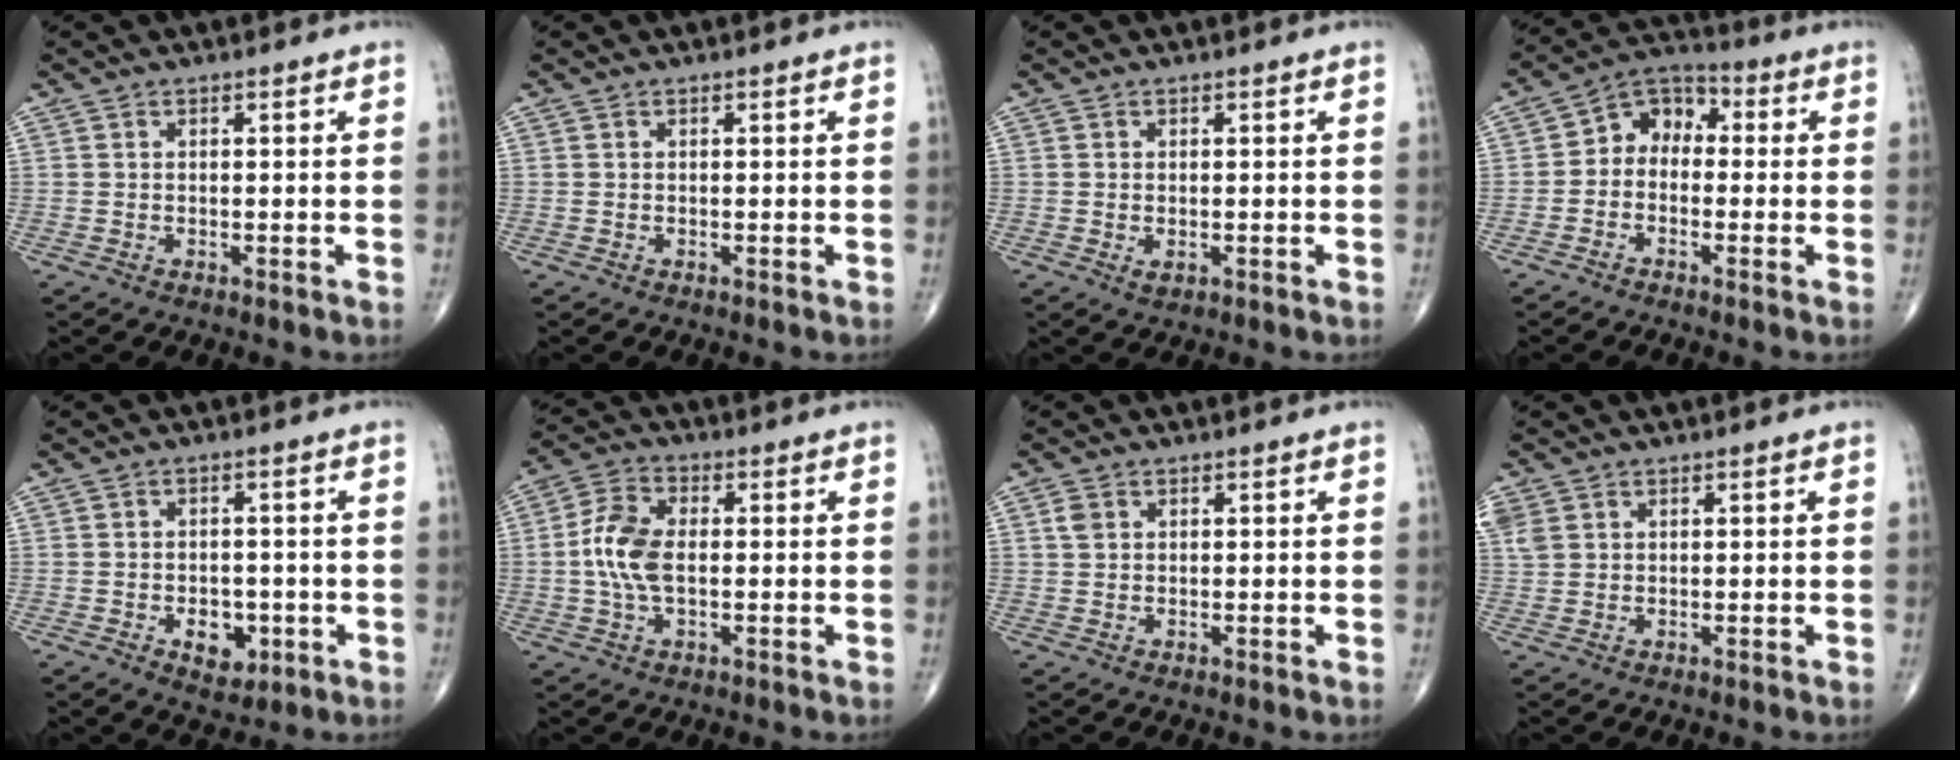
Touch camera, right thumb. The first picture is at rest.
{"total": 0.0}
{"total": 1.3, "force": [-0.3, 0.7, 1.0], "torque": [-0.015, -0.004, -0.002]}
{"total": 7.3, "force": [-0.6, 5.6, 4.6], "torque": [-0.043, 0.032, -0.033]}
{"total": 5.6, "force": [-1.9, 3.7, 3.8], "torque": [-0.029, 0.004, -0.020]}
{"total": 8.6, "force": [-0.2, 4.8, 7.2], "torque": [-0.155, 0.014, -0.009]}
{"total": 1.8, "force": [0.7, 1.4, 1.0], "torque": [-0.018, 0.002, 0.013]}
{"total": 3.6, "force": [1.5, 2.7, 1.9], "torque": [-0.050, 0.009, 0.039]}